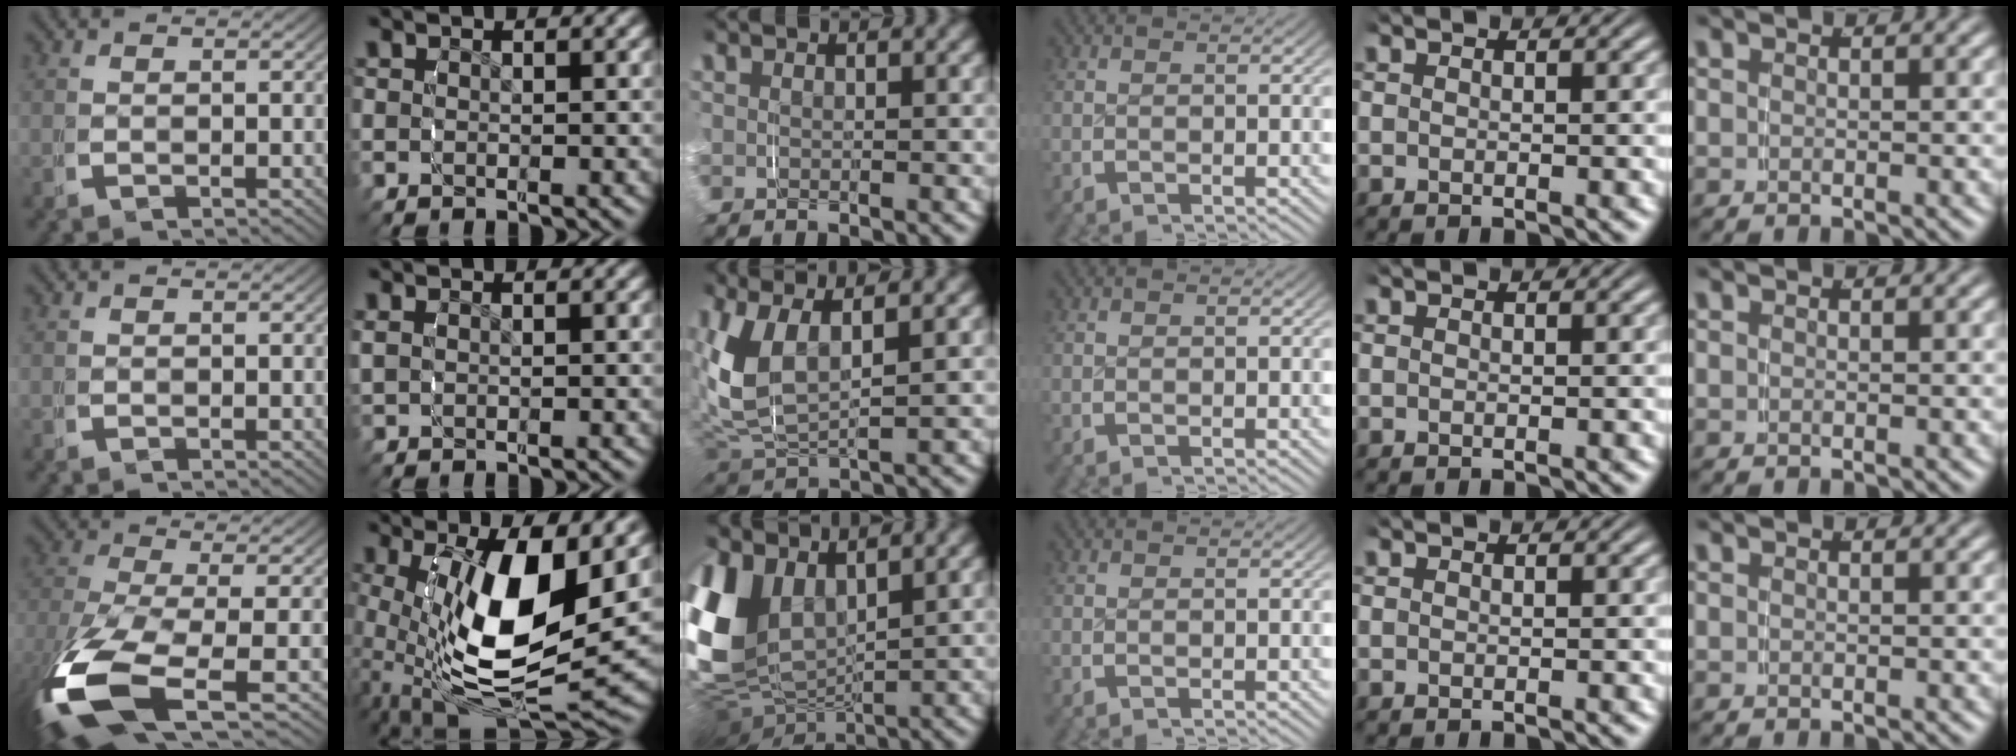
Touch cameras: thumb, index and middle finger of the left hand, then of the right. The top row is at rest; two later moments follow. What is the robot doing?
{"motion": "grasp_and_lifting", "object": "fork"}